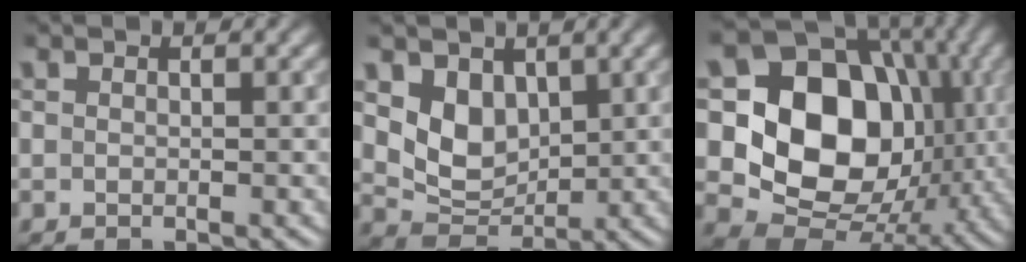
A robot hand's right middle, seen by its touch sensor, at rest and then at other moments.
{"total": 4.5, "force": [1.6, 3.2, 2.6], "torque": [-0.055, -0.014, 0.033]}
{"total": 14.3, "force": [0.9, 11.2, 8.9], "torque": [-0.131, -0.004, 0.001]}